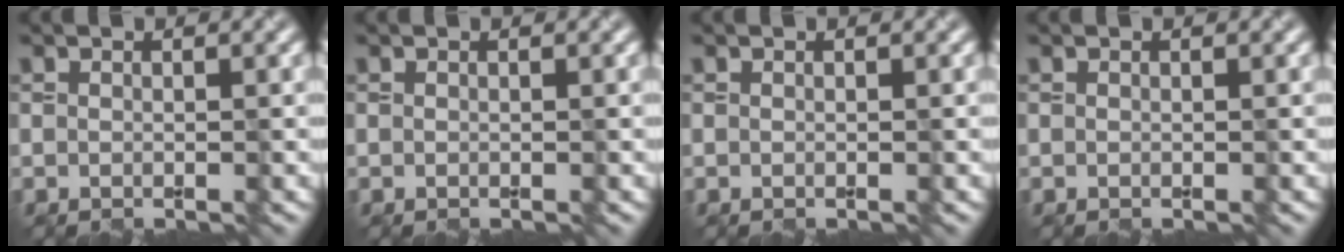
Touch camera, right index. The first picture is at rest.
{"total": 0.0}
{"total": 0.0}
{"total": 0.0}